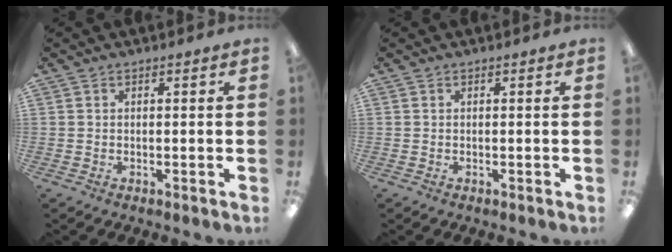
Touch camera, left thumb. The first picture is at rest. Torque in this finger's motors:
{"motor_torque": [0.01, 0.01, 0.00, 0.00, 0.00]}